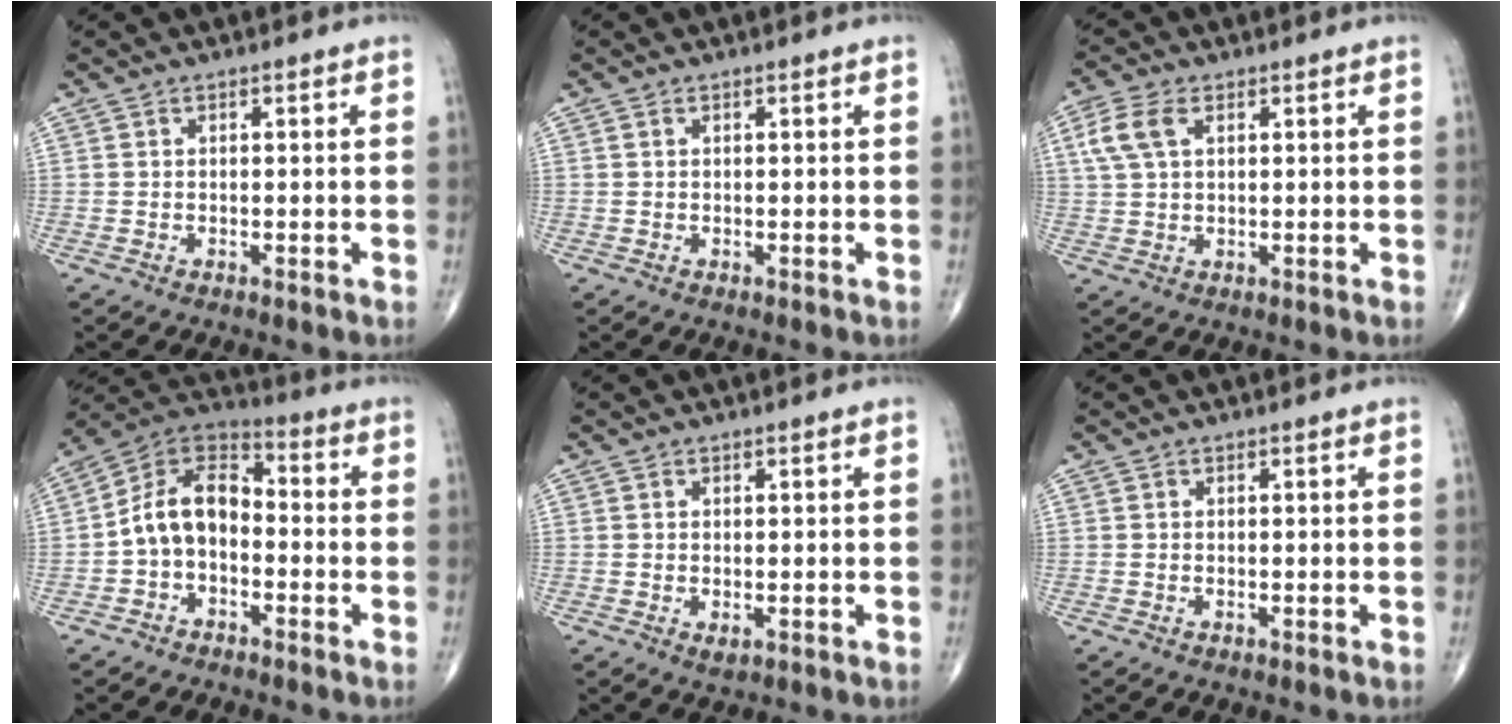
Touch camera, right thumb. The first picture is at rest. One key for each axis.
{"total": 0.0}
{"total": 6.0, "fx": 2.1, "fy": 3.4, "fz": 4.5, "tx": -0.108, "ty": 0.012, "tz": 0.043}
{"total": 11.3, "fx": -2.1, "fy": 7.5, "fz": 8.1, "tx": -0.126, "ty": 0.044, "tz": -0.054}
{"total": 1.4, "fx": -0.3, "fy": 0.8, "fz": 1.1, "tx": -0.015, "ty": -0.003, "tz": -0.002}
{"total": 0.0}